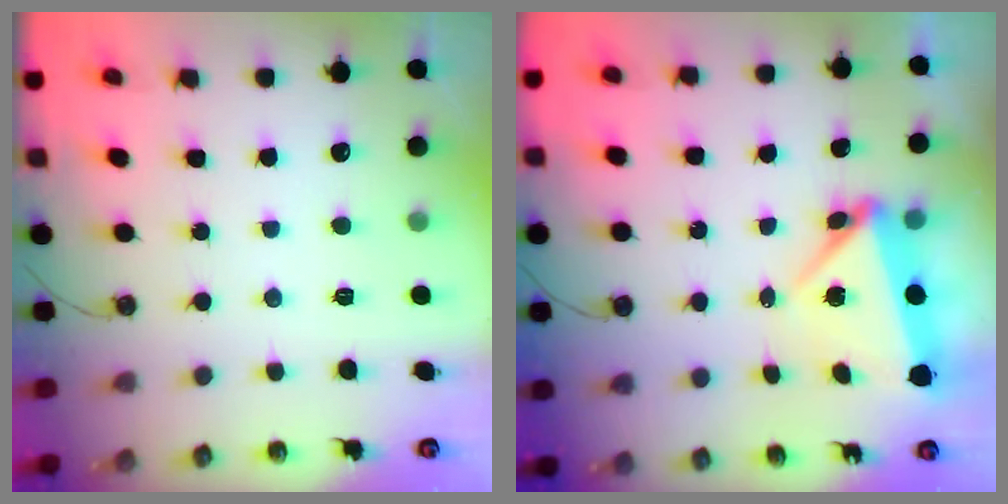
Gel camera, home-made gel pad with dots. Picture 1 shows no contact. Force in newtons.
{"total": 7.7, "press": 5.7, "slide": 5.2}